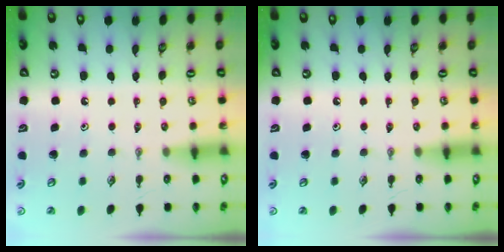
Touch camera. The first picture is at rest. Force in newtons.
{"total": 0.0}